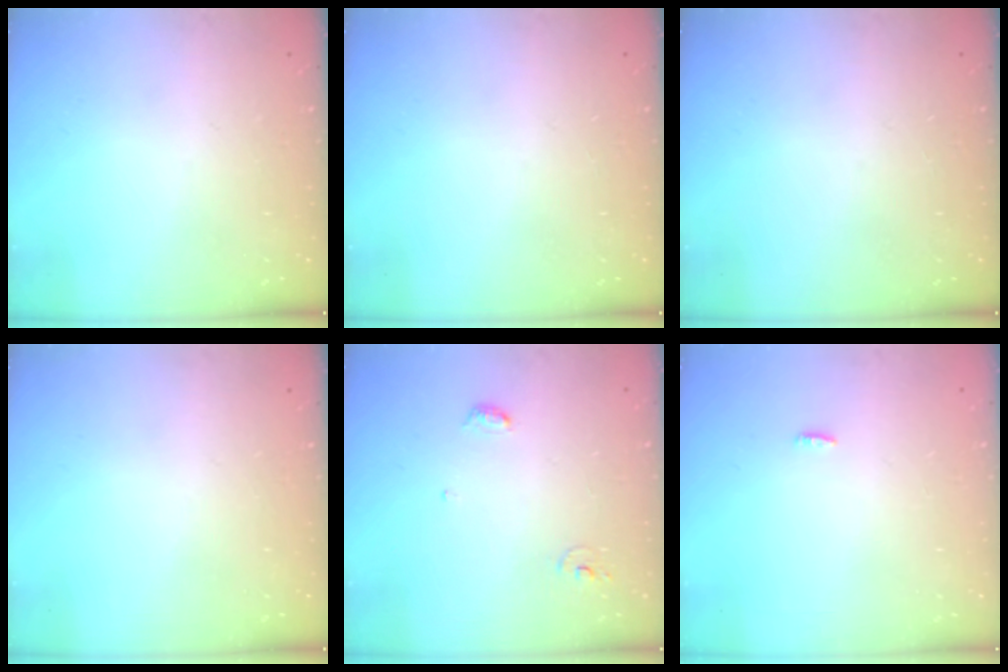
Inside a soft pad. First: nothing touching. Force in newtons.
{"total": 0.0}
{"total": 0.0}
{"total": 0.0}
{"total": 4.0, "press": 4.0, "slide": 0.3}
{"total": 6.6, "press": 2.7, "slide": 6.1}